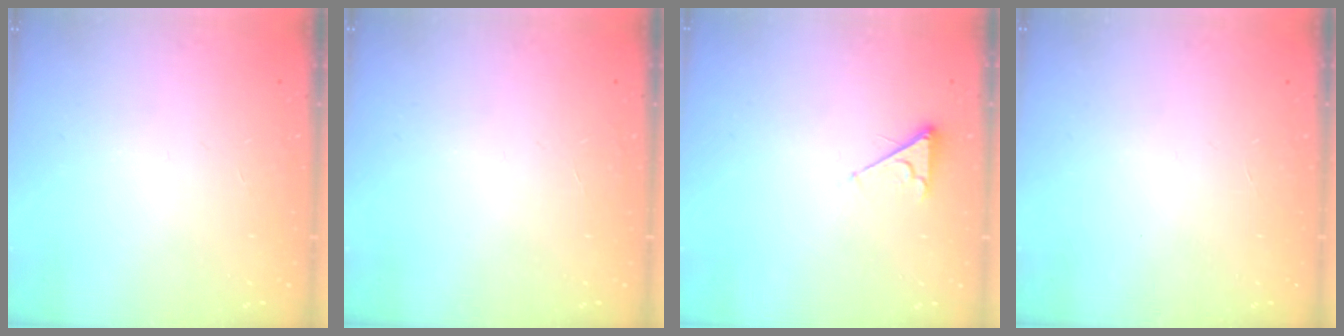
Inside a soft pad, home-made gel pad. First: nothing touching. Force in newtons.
{"total": 0.0}
{"total": 3.5, "press": 3.5, "slide": 0.6}
{"total": 0.0}